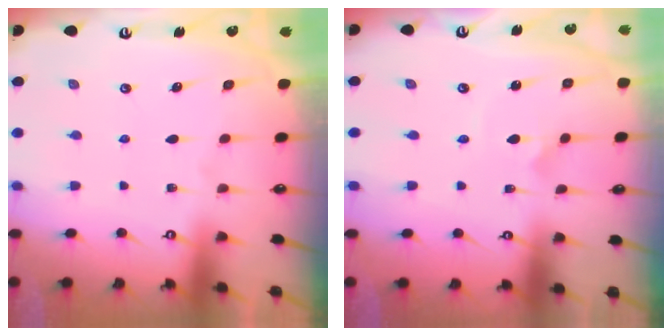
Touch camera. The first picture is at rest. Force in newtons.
{"total": 2.5, "press": 2.5, "slide": 0.2}